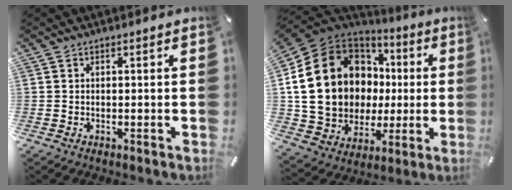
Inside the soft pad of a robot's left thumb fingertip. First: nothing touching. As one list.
[{"total": 23.0, "force": [3.3, 18.7, 13.0], "torque": [-0.269, -0.021, 0.087]}]